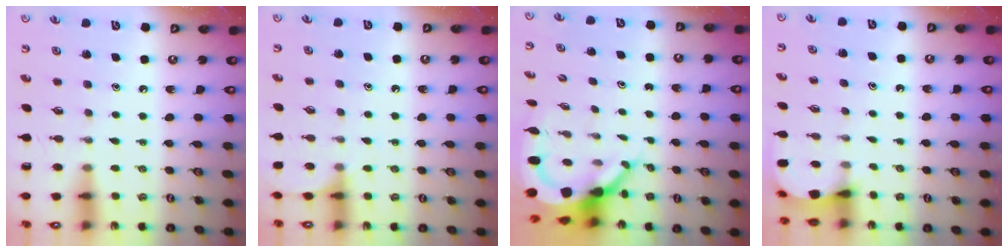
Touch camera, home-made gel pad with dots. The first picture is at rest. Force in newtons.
{"total": 5.1, "press": 5.0, "slide": 0.6}
{"total": 7.2, "press": 7.1, "slide": 0.9}
{"total": 2.9, "press": 2.9, "slide": 0.3}